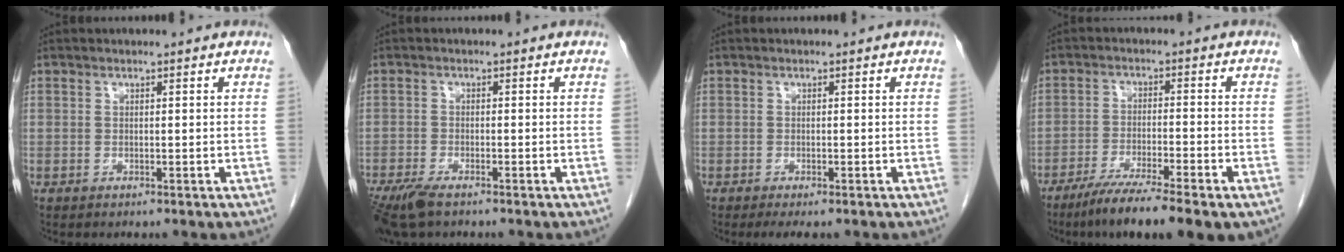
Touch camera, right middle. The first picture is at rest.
{"total": 5.9, "force": [-4.3, 1.6, 3.7], "torque": [-0.074, -0.015, -0.077]}
{"total": 3.0, "force": [-2.2, 0.8, 1.8], "torque": [-0.023, -0.008, -0.029]}
{"total": 10.7, "force": [-7.5, 0.5, 7.7], "torque": [-0.122, -0.025, -0.119]}